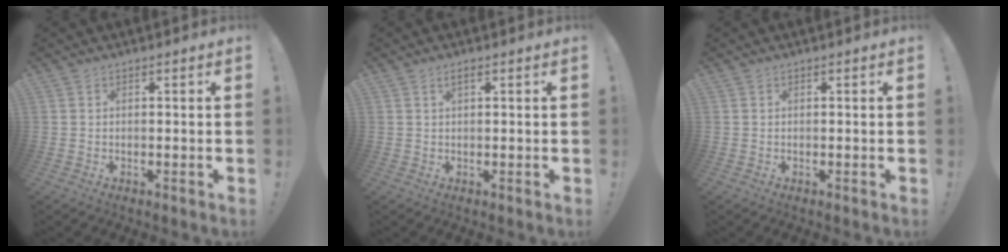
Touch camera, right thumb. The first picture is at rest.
{"total": 1.5, "force": [0.7, 0.5, 1.3], "torque": [-0.025, 0.002, 0.011]}
{"total": 0.0}